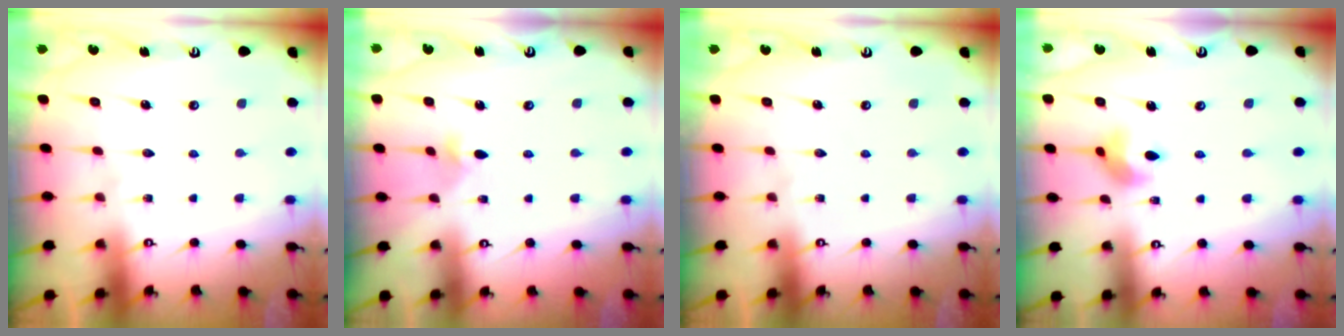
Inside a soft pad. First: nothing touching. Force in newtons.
{"total": 3.3, "press": 3.2, "slide": 0.8}
{"total": 0.0}
{"total": 8.2, "press": 8.0, "slide": 2.1}